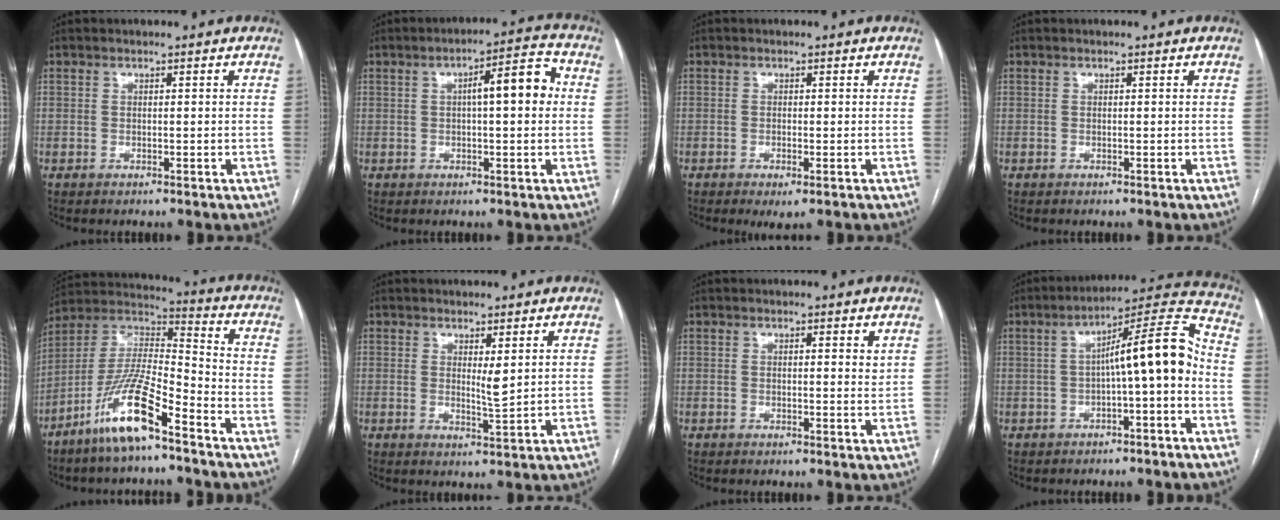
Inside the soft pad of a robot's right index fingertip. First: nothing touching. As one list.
[{"total": 7.7, "force": [1.0, 1.7, 7.5], "torque": [-0.108, 0.027, 0.012]}, {"total": 2.9, "force": [-1.5, 0.4, 2.5], "torque": [-0.038, -0.008, -0.021]}, {"total": 0.0}, {"total": 14.0, "force": [-8.9, 2.0, 10.7], "torque": [-0.220, -0.003, -0.170]}, {"total": 2.5, "force": [0.9, 0.2, 2.4], "torque": [-0.045, -0.012, 0.019]}, {"total": 1.4, "force": [0.9, 0.4, 1.0], "torque": [-0.018, -0.005, 0.010]}, {"total": 11.2, "force": [-1.3, 1.2, 11.1], "torque": [-0.166, 0.040, -0.017]}]